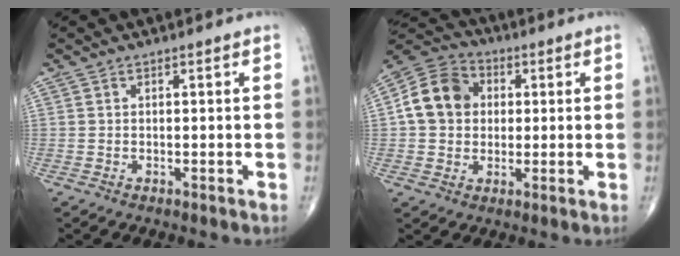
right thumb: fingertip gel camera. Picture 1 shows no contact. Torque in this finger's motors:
{"motor_torque": [-0.59, 0.85, 0.46, -0.26, 0.10]}